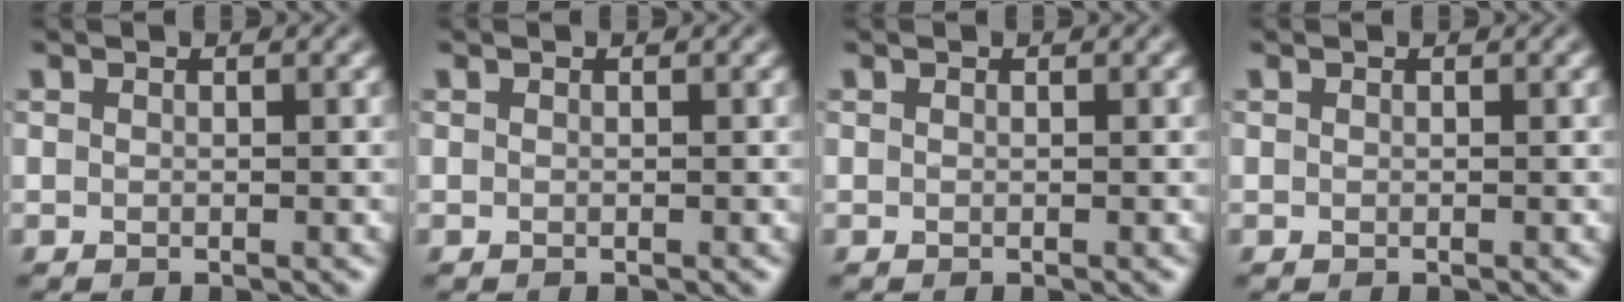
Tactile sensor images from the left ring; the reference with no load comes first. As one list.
[{"total": 0.0}, {"total": 0.0}, {"total": 0.0}]